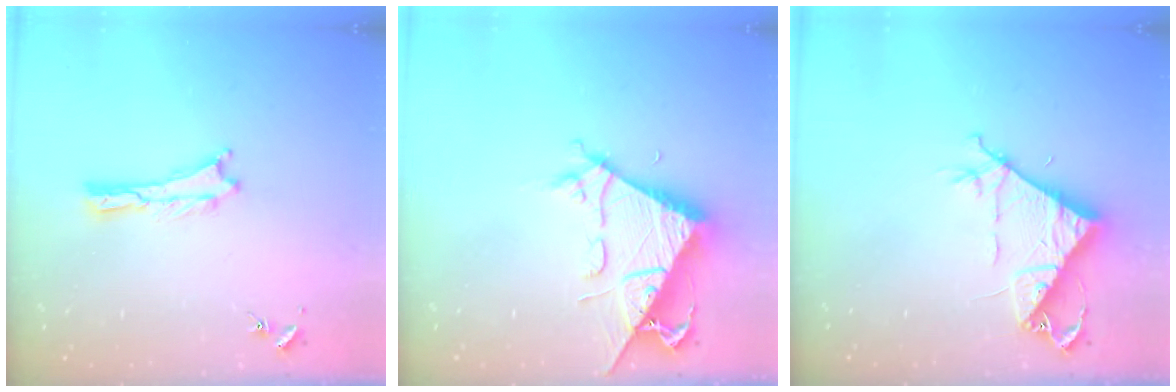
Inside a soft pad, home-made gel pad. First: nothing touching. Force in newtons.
{"total": 8.4, "press": 8.3, "slide": 0.8}
{"total": 8.8, "press": 8.7, "slide": 0.9}